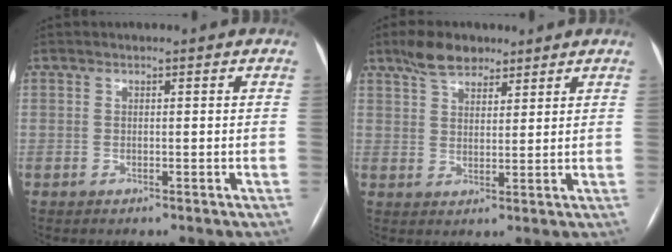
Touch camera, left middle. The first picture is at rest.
{"total": 6.0, "force": [4.6, 2.8, 2.8], "torque": [-0.054, 0.014, 0.084]}